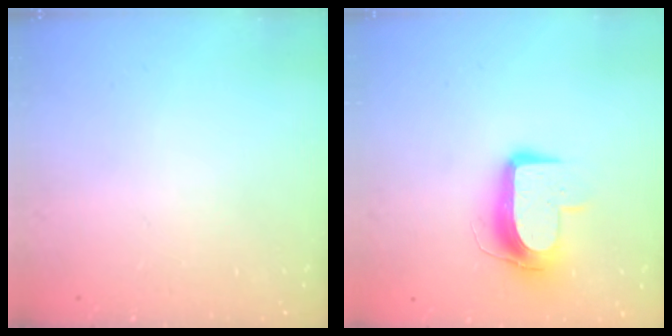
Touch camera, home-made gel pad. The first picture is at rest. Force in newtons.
{"total": 10.6, "press": 10.5, "slide": 1.0}